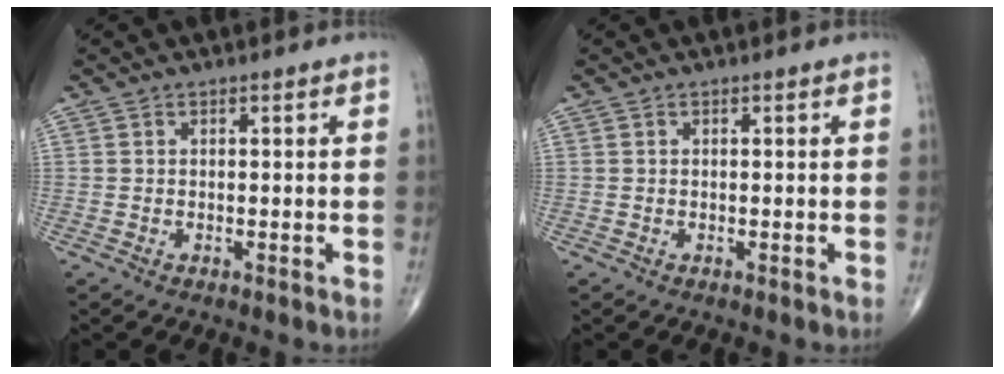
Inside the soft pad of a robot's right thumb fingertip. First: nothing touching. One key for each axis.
{"total": 0.0}